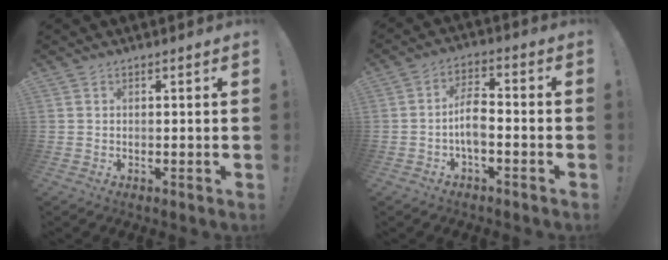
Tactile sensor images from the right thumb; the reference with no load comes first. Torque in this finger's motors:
{"motor_torque": [1.02, 0.86, 0.64, -0.60, 0.16]}